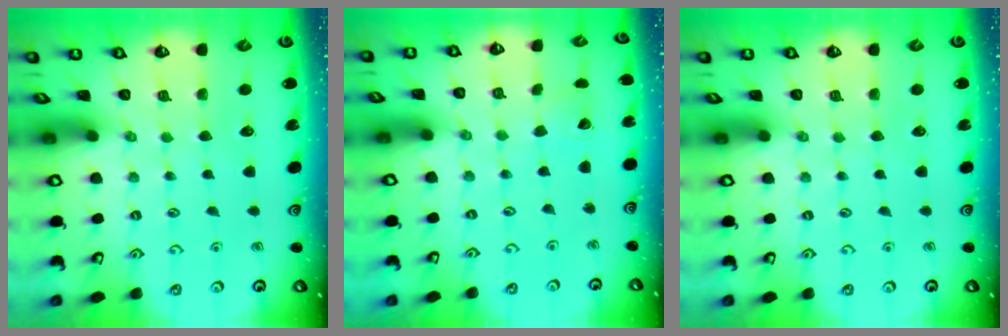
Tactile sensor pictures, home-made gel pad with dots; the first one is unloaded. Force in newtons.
{"total": 2.6, "press": 2.6, "slide": 0.2}
{"total": 0.0}